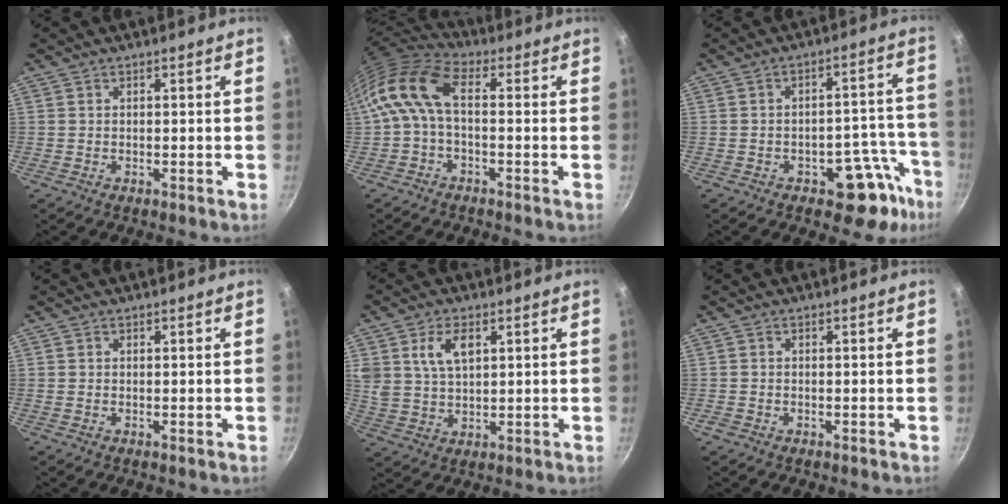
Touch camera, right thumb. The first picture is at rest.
{"total": 11.6, "force": [0.1, 5.6, 10.1], "torque": [-0.213, 0.038, -0.011]}
{"total": 10.9, "force": [-6.2, 5.2, 7.3], "torque": [-0.049, 0.056, -0.076]}
{"total": 0.0}
{"total": 7.5, "force": [2.9, 4.3, 5.4], "torque": [-0.097, -0.008, 0.064]}
{"total": 0.7, "force": [-0.4, 0.6, 0.1], "torque": [-0.003, 0.001, -0.010]}